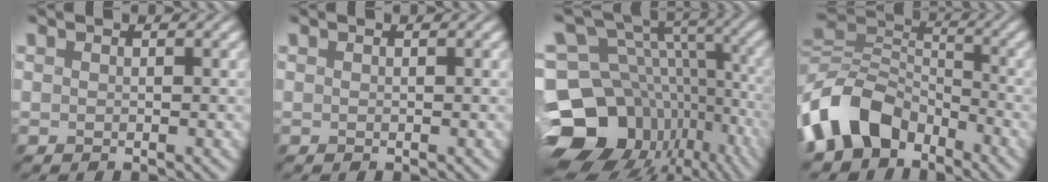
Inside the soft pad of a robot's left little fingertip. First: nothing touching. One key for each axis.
{"total": 0.0}
{"total": 17.3, "fx": -7.1, "fy": 13.2, "fz": 8.7, "tx": -0.189, "ty": 0.010, "tz": -0.065}
{"total": 9.2, "fx": -5.8, "fy": 6.0, "fz": 3.7, "tx": -0.073, "ty": 0.002, "tz": -0.128}